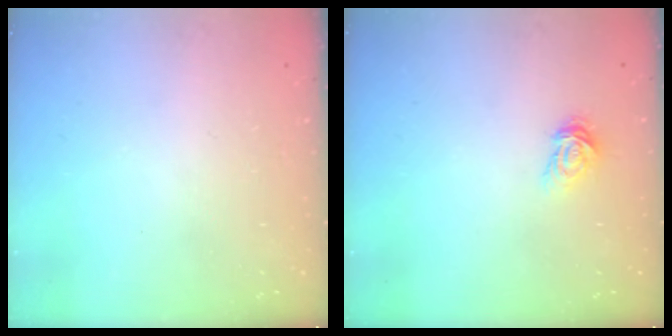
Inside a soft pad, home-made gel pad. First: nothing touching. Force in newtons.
{"total": 3.5, "press": 3.4, "slide": 0.3}